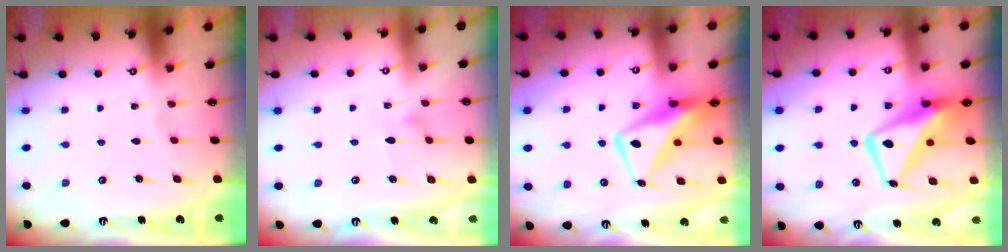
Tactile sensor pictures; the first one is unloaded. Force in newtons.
{"total": 7.2, "press": 7.2, "slide": 0.4}
{"total": 11.0, "press": 10.9, "slide": 1.0}
{"total": 12.7, "press": 12.7, "slide": 1.4}